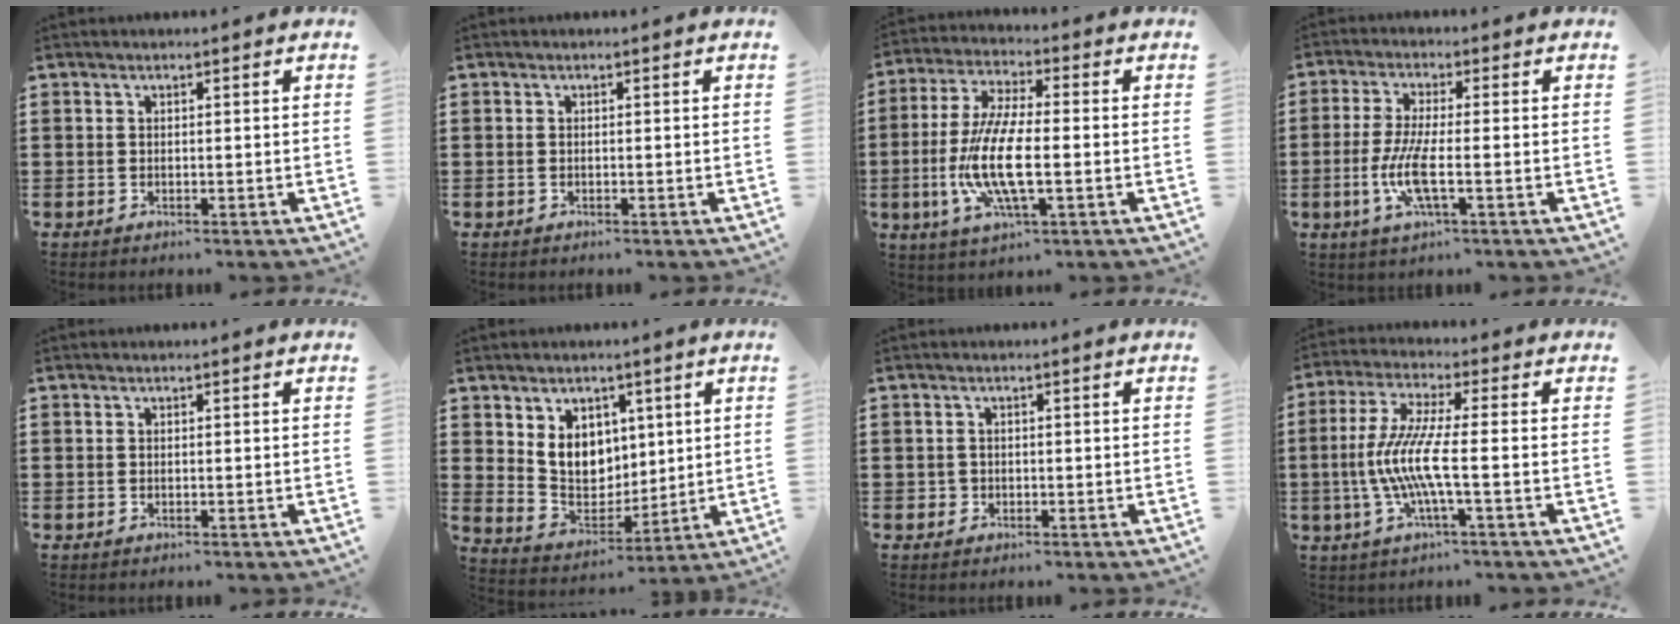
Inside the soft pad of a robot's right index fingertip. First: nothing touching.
{"total": 0.0}
{"total": 10.9, "force": [-2.5, 3.1, 10.1], "torque": [-0.231, -0.019, -0.053]}
{"total": 7.2, "force": [-1.8, 1.5, 6.8], "torque": [-0.148, -0.015, -0.039]}
{"total": 0.0}
{"total": 7.5, "force": [2.9, 6.2, 3.2], "torque": [-0.073, 0.000, 0.055]}
{"total": 0.9, "force": [-0.2, 0.8, 0.2], "torque": [-0.007, 0.003, -0.006]}
{"total": 8.6, "force": [-1.9, 0.4, 8.4], "torque": [-0.195, -0.022, -0.049]}